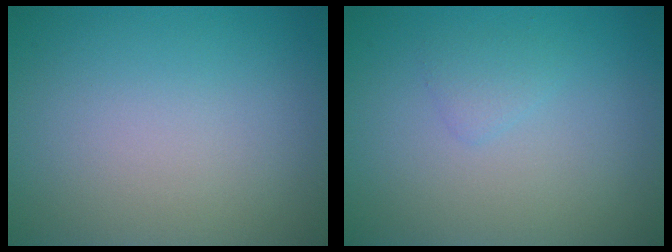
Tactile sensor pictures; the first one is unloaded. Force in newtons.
{"total": 1.0, "press": 1.0, "slide": 0.1}